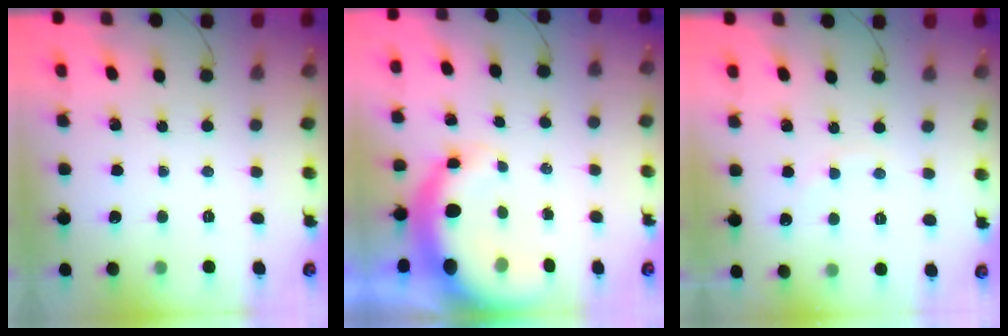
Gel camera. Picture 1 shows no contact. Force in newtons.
{"total": 7.5, "press": 7.3, "slide": 1.6}
{"total": 5.0, "press": 5.0, "slide": 0.9}